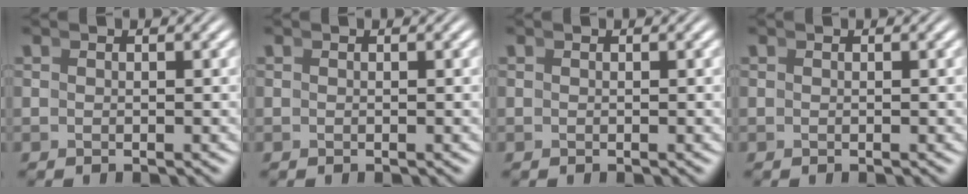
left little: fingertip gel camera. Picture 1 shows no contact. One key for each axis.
{"total": 0.0}
{"total": 0.0}
{"total": 0.0}